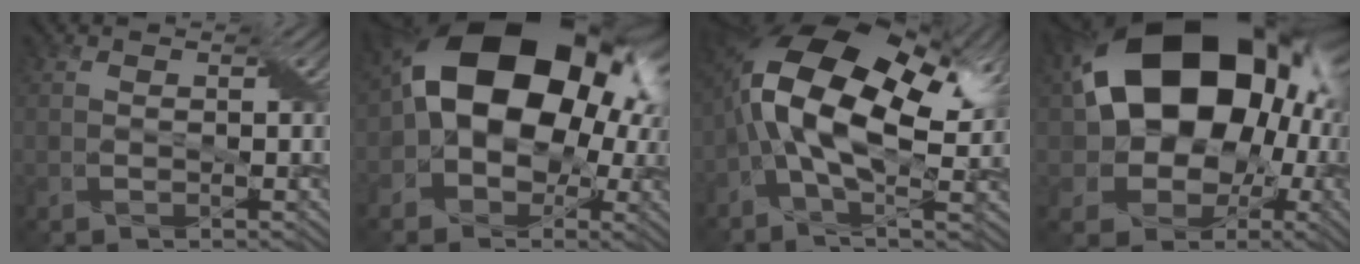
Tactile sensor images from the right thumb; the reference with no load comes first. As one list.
[{"total": 17.7, "force": [1.4, 13.0, 12.0], "torque": [-0.157, -0.002, 0.015]}, {"total": 16.9, "force": [2.6, 7.9, 14.7], "torque": [-0.289, 0.008, 0.032]}, {"total": 21.1, "force": [3.1, 16.1, 13.3], "torque": [-0.231, -0.008, 0.059]}]